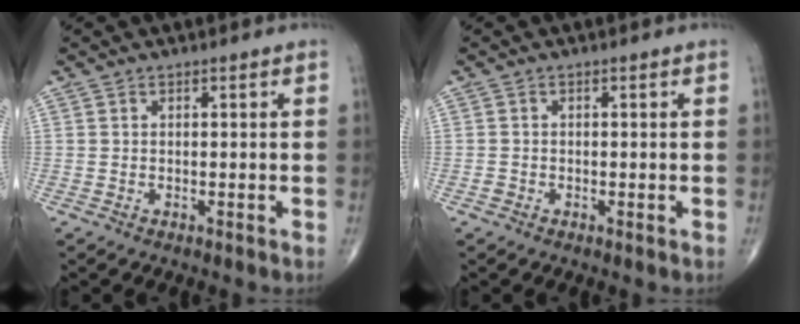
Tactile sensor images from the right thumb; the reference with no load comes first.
{"total": 0.8, "force": [-0.4, 0.6, 0.3], "torque": [-0.005, 0.000, -0.010]}